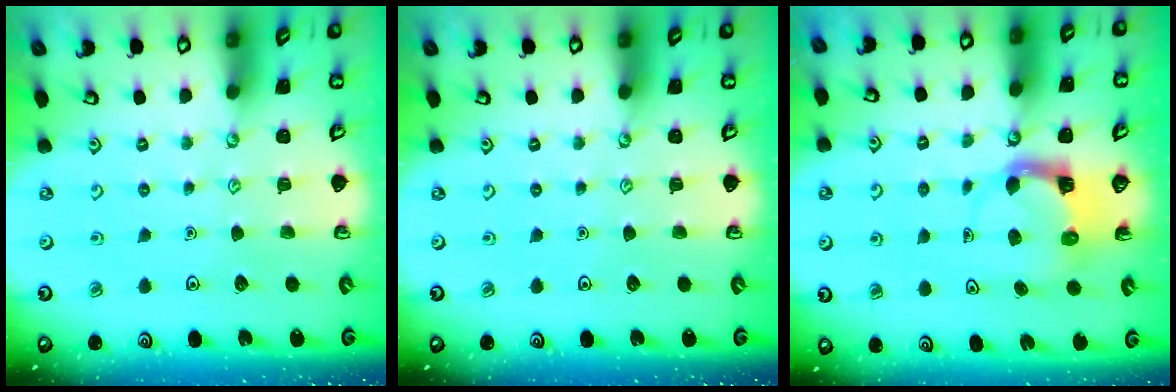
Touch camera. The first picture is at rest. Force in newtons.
{"total": 0.0}
{"total": 4.0, "press": 4.0, "slide": 0.4}